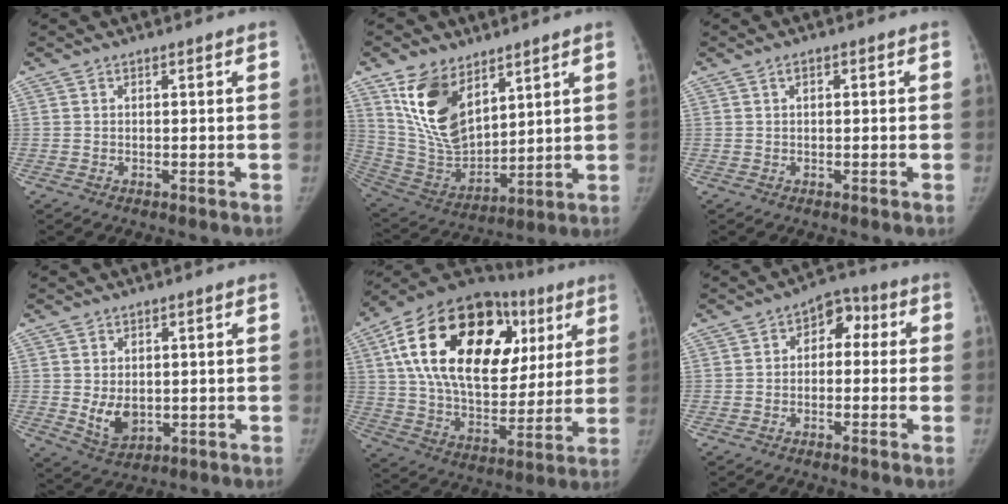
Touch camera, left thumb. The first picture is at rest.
{"total": 17.0, "force": [8.8, 9.6, 10.9], "torque": [-0.169, -0.048, 0.189]}
{"total": 1.5, "force": [0.3, 0.9, 1.2], "torque": [-0.016, 0.005, 0.002]}
{"total": 6.0, "force": [-0.2, 4.4, 4.1], "torque": [-0.052, -0.009, 0.012]}
{"total": 32.5, "force": [10.6, 18.9, 24.1], "torque": [-0.392, 0.029, 0.174]}
{"total": 6.7, "force": [-0.1, 4.7, 4.8], "torque": [-0.030, 0.034, -0.018]}